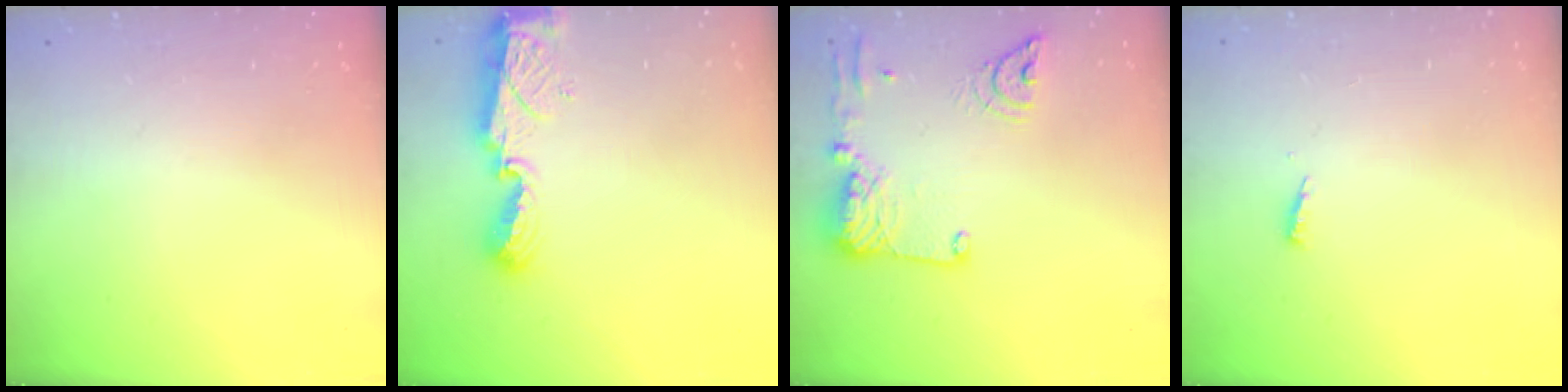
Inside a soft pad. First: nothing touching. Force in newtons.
{"total": 8.1, "press": 8.1, "slide": 0.9}
{"total": 15.6, "press": 15.5, "slide": 1.8}
{"total": 3.5, "press": 3.4, "slide": 0.3}